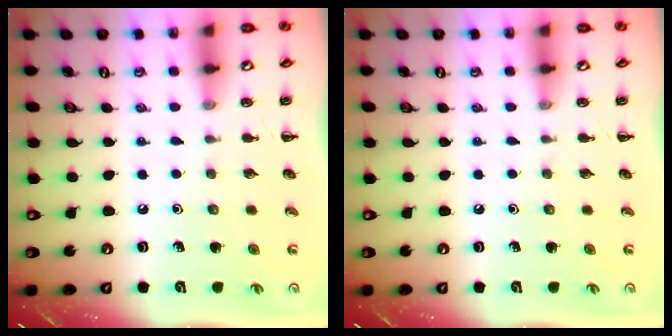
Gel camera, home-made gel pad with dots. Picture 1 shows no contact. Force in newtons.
{"total": 0.0}